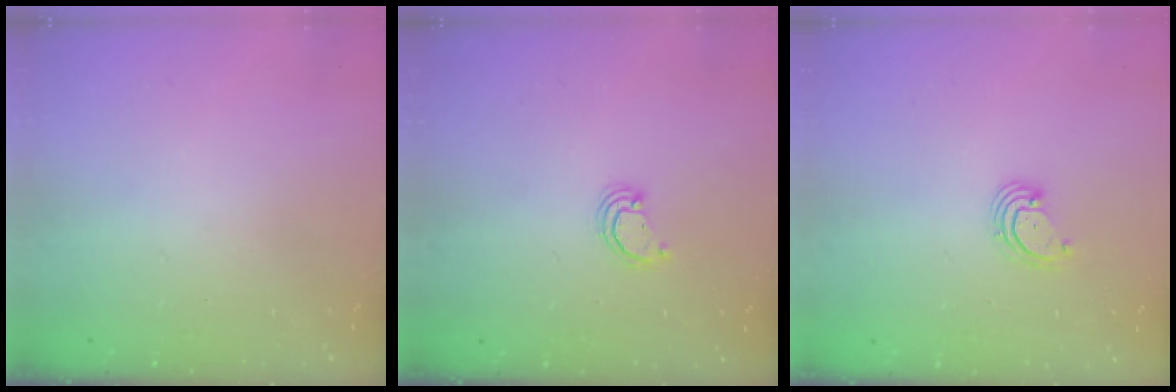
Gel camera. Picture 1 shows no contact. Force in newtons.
{"total": 2.0, "press": 2.0, "slide": 0.2}
{"total": 2.8, "press": 2.8, "slide": 0.2}